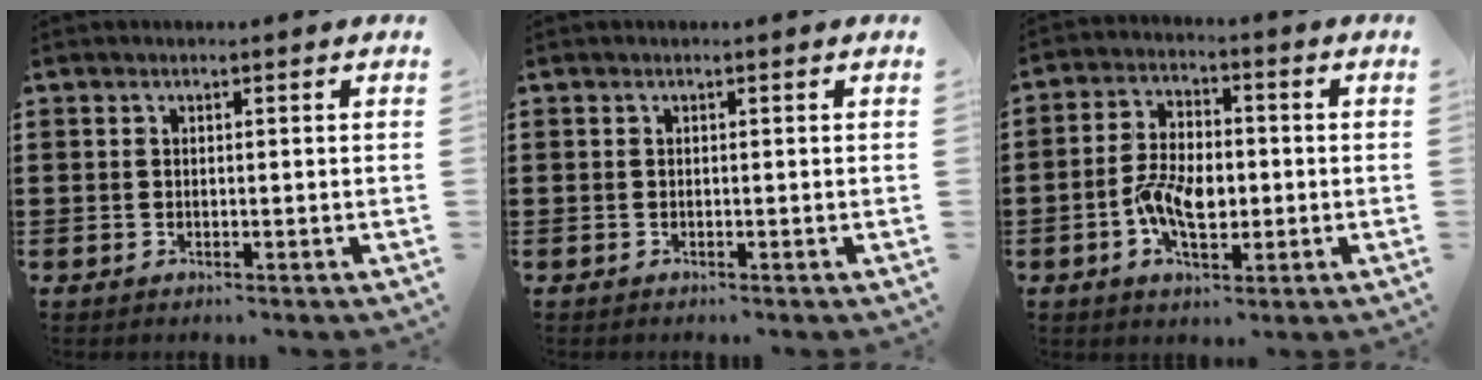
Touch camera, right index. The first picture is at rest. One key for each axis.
{"total": 0.0}
{"total": 7.3, "fx": -1.9, "fy": 4.1, "fz": 5.8, "tx": -0.119, "ty": 0.001, "tz": -0.040}